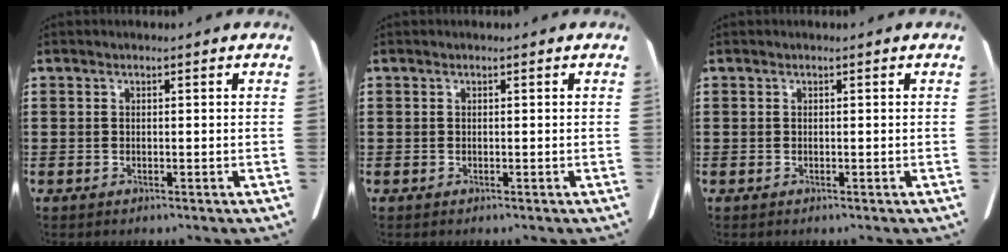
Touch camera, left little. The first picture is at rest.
{"total": 0.0}
{"total": 0.0}